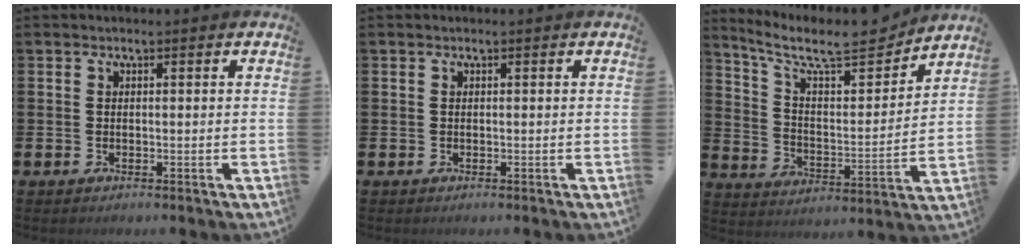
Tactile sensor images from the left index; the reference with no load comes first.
{"total": 0.0}
{"total": 9.4, "force": [8.3, 2.5, 3.6], "torque": [-0.094, -0.065, 0.142]}